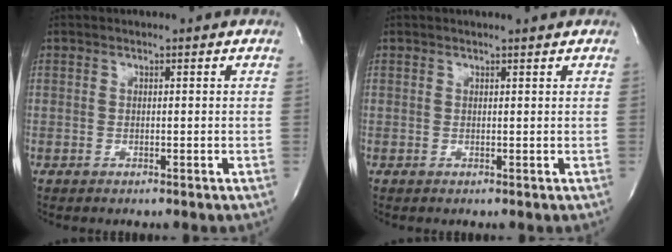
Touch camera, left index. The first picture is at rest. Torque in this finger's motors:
{"motor_torque": [0.15, -0.29, 0.01, 0.03]}